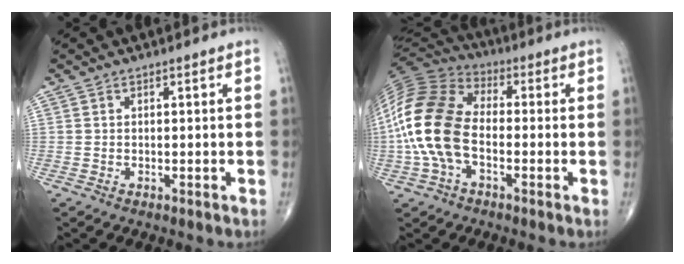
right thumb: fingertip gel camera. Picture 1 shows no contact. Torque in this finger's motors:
{"motor_torque": [-0.14, 1.26, 1.38, -0.28, 0.52]}